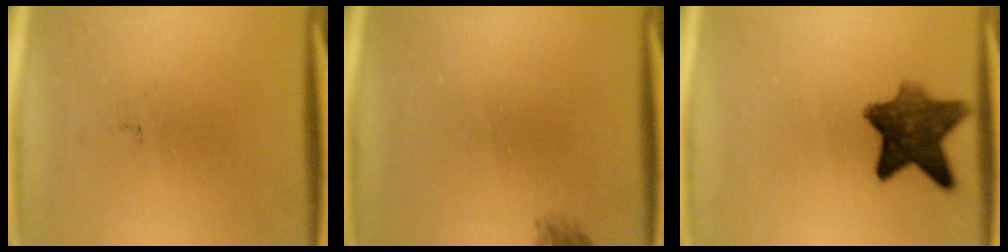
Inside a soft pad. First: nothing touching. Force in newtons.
{"total": 1.2}
{"total": 9.2}